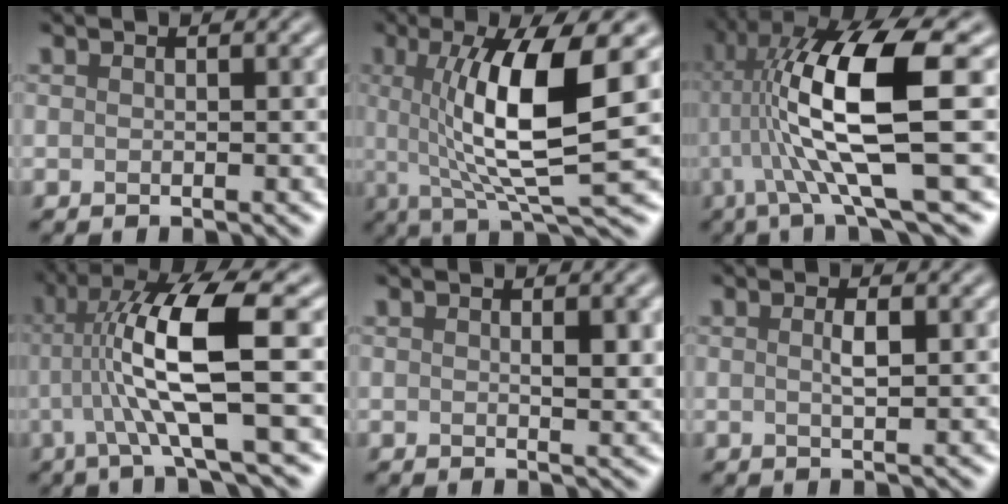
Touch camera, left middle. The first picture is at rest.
{"total": 9.9, "force": [1.3, 2.3, 9.5], "torque": [-0.140, -0.007, 0.025]}
{"total": 12.0, "force": [0.2, 2.4, 11.8], "torque": [-0.221, 0.009, 0.011]}
{"total": 9.1, "force": [-0.4, 1.5, 8.9], "torque": [-0.157, 0.017, -0.008]}
{"total": 1.9, "force": [0.4, 0.5, 1.7], "torque": [-0.022, -0.003, 0.008]}
{"total": 1.5, "force": [0.2, 0.3, 1.5], "torque": [-0.027, 0.003, 0.003]}